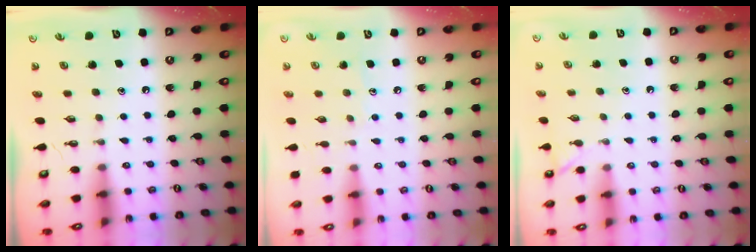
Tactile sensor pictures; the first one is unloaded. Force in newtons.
{"total": 4.6, "press": 4.5, "slide": 0.5}
{"total": 2.2, "press": 2.2, "slide": 0.3}